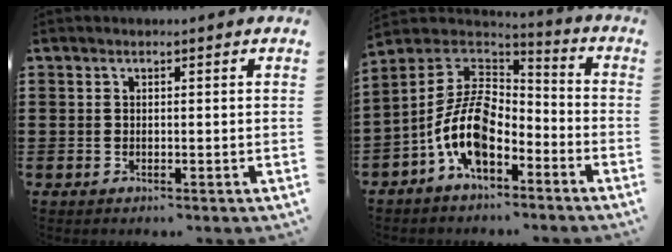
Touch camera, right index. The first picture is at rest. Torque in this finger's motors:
{"motor_torque": [2.14, 0.00, 1.05, 0.19]}